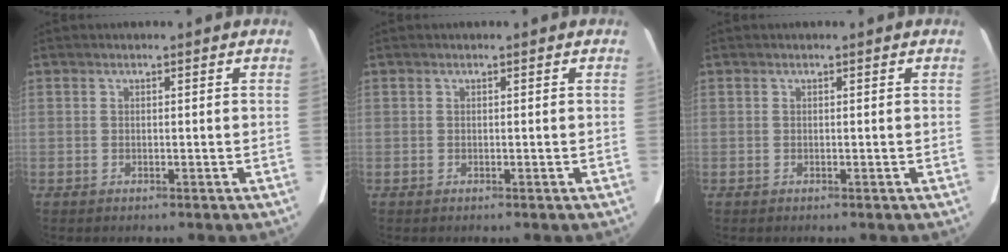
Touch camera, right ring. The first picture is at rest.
{"total": 0.0}
{"total": 0.0}